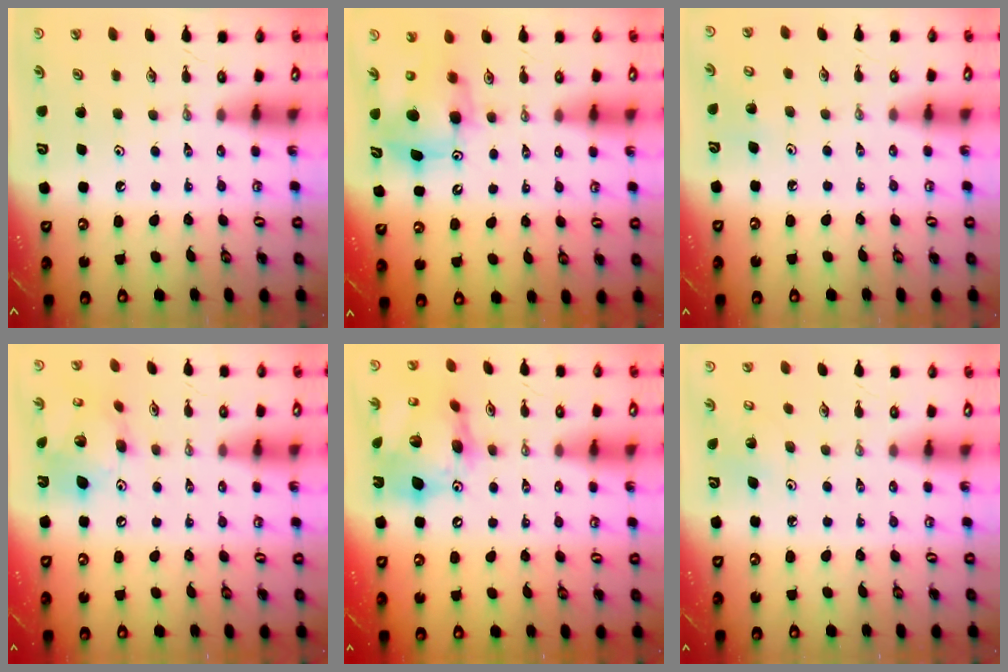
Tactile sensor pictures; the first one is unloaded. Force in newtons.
{"total": 7.9, "press": 7.9, "slide": 0.6}
{"total": 5.0, "press": 4.8, "slide": 1.2}
{"total": 15.6, "press": 15.5, "slide": 1.6}
{"total": 19.2, "press": 19.1, "slide": 2.0}
{"total": 3.8, "press": 3.8, "slide": 0.3}